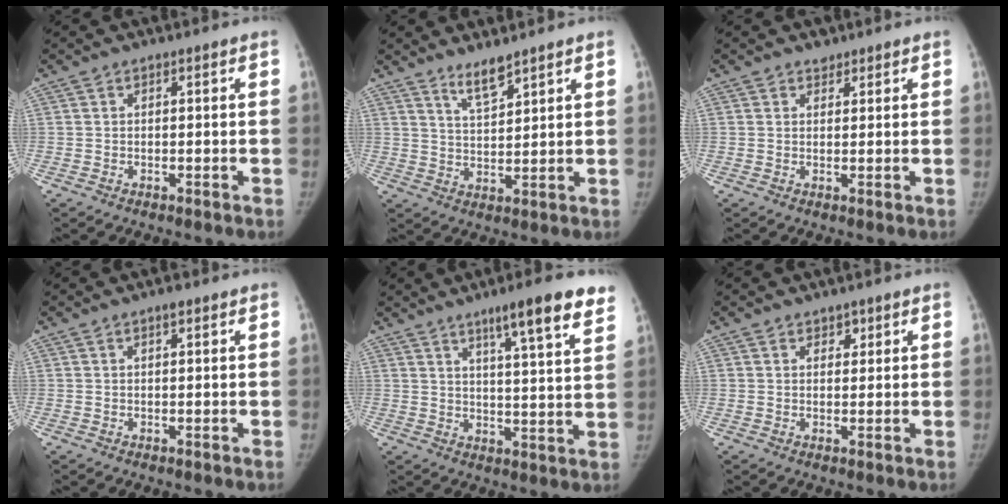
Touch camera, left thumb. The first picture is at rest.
{"total": 4.7, "force": [3.9, 0.8, 2.5], "torque": [-0.040, -0.036, 0.076]}
{"total": 1.5, "force": [1.0, 1.0, -0.1], "torque": [0.015, -0.007, 0.007]}
{"total": 1.1, "force": [0.7, 0.3, 0.8], "torque": [-0.012, 0.000, 0.009]}
{"total": 12.6, "force": [8.5, 1.5, 9.2], "torque": [-0.117, -0.041, 0.112]}
{"total": 1.7, "force": [1.2, 1.2, 0.5], "torque": [0.009, -0.006, 0.015]}